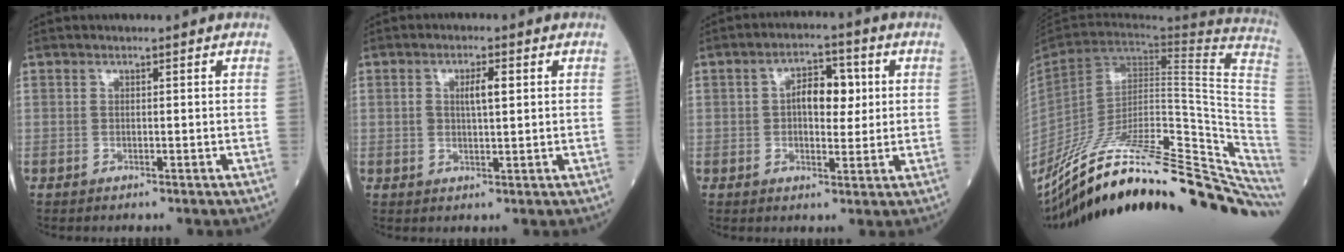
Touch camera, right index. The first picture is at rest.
{"total": 3.3, "force": [1.0, 0.9, 3.1], "torque": [-0.057, 0.006, 0.020]}
{"total": 6.5, "force": [1.0, 3.2, 5.6], "torque": [-0.087, 0.018, 0.013]}
{"total": 36.2, "force": [-28.0, 6.8, 22.1], "torque": [-0.246, -0.033, -0.405]}